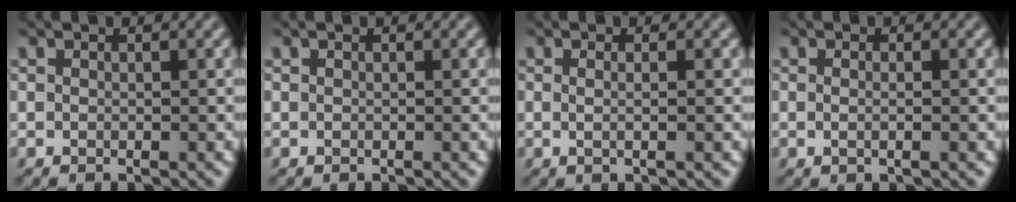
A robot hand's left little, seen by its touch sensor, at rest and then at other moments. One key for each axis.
{"total": 0.0}
{"total": 1.4, "fx": 0.0, "fy": 0.2, "fz": 1.4, "tx": -0.019, "ty": -0.004, "tz": -0.007}
{"total": 0.9, "fx": -0.2, "fy": 0.1, "fz": 0.9, "tx": -0.018, "ty": -0.001, "tz": -0.004}